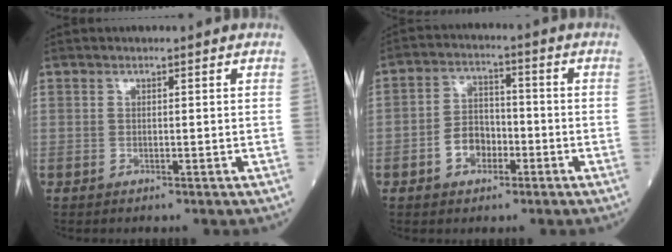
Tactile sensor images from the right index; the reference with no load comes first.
{"total": 5.8, "force": [-2.3, 4.0, 3.6], "torque": [-0.073, 0.016, -0.041]}